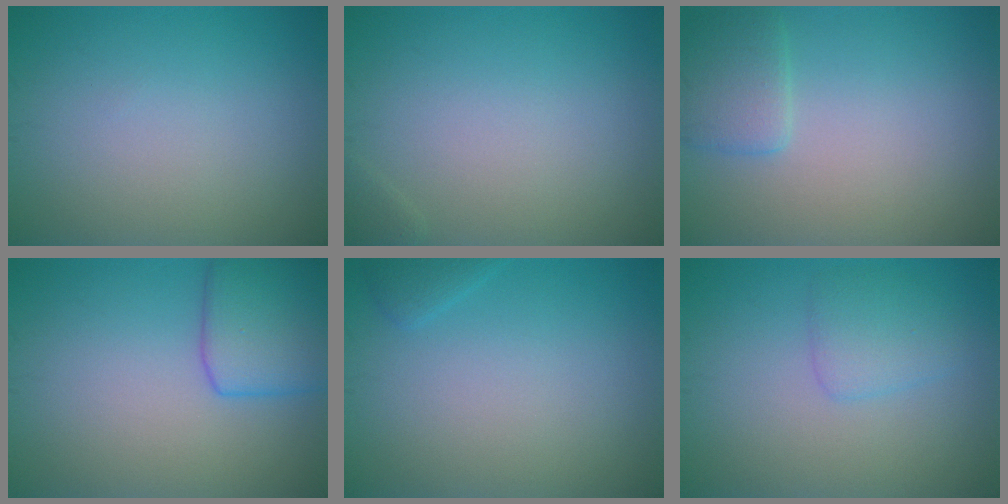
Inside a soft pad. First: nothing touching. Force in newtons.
{"total": 0.6, "press": 0.5, "slide": 0.1}
{"total": 2.4, "press": 2.3, "slide": 0.2}
{"total": 5.0, "press": 5.0, "slide": 0.3}
{"total": 0.9, "press": 0.9, "slide": 0.1}
{"total": 2.2, "press": 2.2, "slide": 0.1}